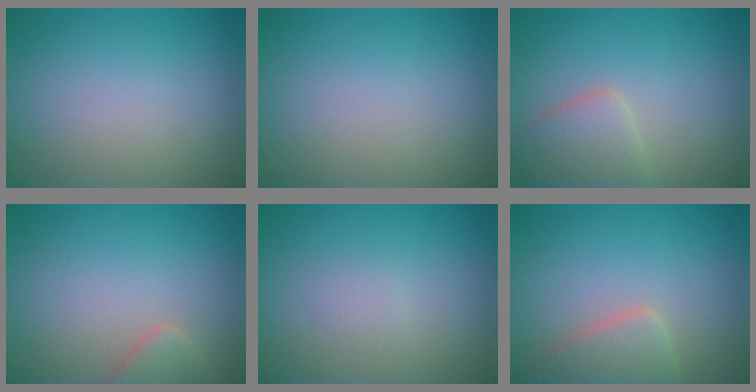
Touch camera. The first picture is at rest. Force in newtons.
{"total": 0.0}
{"total": 3.4, "press": 3.4, "slide": 0.1}
{"total": 2.1, "press": 2.1, "slide": 0.2}
{"total": 0.7, "press": 0.7, "slide": 0.0}
{"total": 3.1, "press": 3.1, "slide": 0.4}